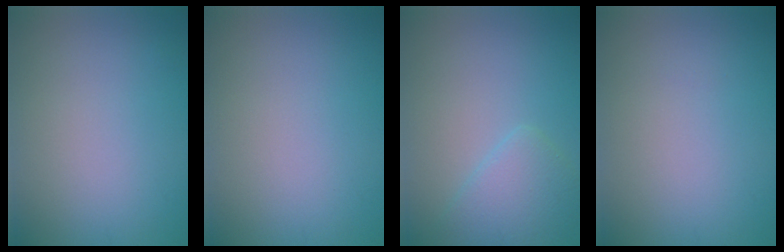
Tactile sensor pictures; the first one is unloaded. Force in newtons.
{"total": 0.0}
{"total": 3.1, "press": 3.1, "slide": 0.2}
{"total": 0.0}